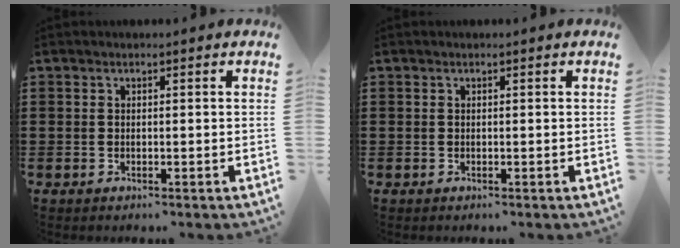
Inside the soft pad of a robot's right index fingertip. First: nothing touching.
{"total": 0.0}